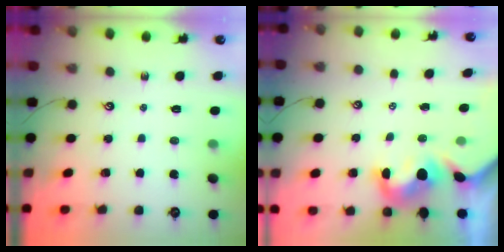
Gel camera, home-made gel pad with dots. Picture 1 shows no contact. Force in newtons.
{"total": 3.0, "press": 2.8, "slide": 1.0}